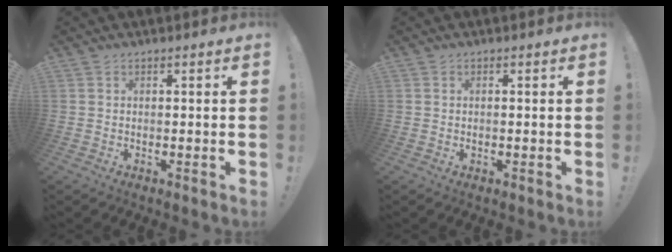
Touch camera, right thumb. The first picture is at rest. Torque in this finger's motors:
{"motor_torque": [0.02, -0.04, 0.32, -0.27, -0.02]}